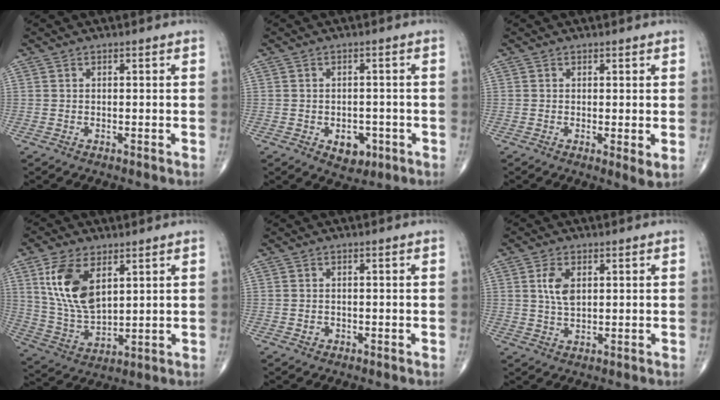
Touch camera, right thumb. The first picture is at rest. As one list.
[{"total": 4.9, "force": [-1.9, 3.4, 3.0], "torque": [-0.019, 0.008, -0.017]}, {"total": 2.4, "force": [0.1, 0.6, 2.4], "torque": [-0.038, -0.011, -0.003]}, {"total": 13.3, "force": [5.2, 7.0, 10.1], "torque": [-0.194, -0.021, 0.112]}, {"total": 0.9, "force": [-0.3, 0.8, 0.3], "torque": [-0.003, 0.004, -0.004]}, {"total": 4.7, "force": [1.3, 2.6, 3.8], "torque": [-0.074, -0.005, 0.025]}]